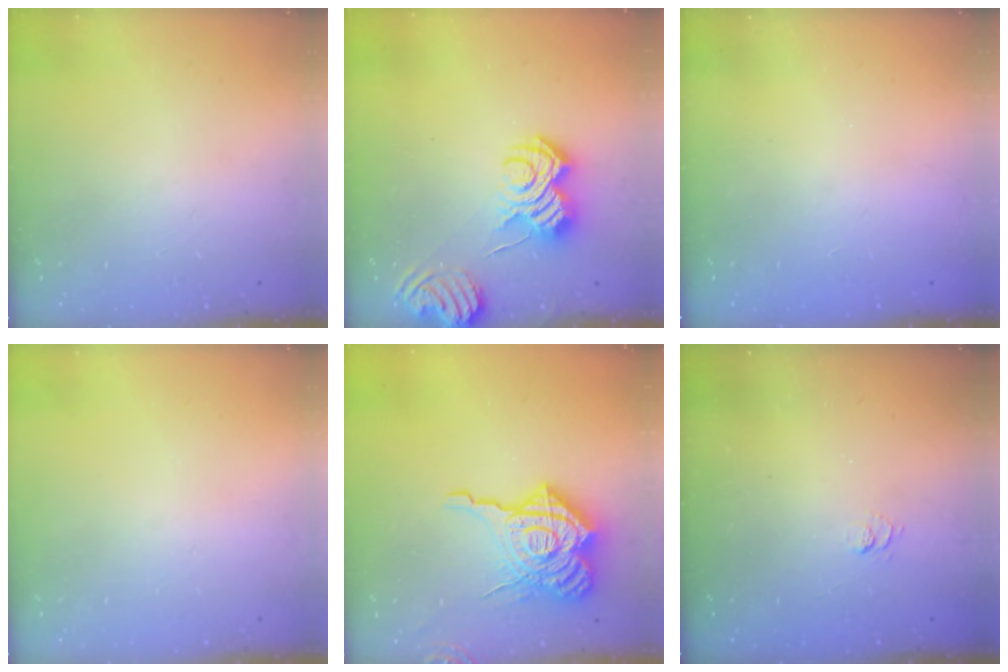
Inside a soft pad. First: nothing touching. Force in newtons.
{"total": 8.5, "press": 8.5, "slide": 0.6}
{"total": 2.3, "press": 2.2, "slide": 0.7}
{"total": 0.0}
{"total": 23.6, "press": 23.4, "slide": 2.7}
{"total": 2.7, "press": 2.2, "slide": 1.5}